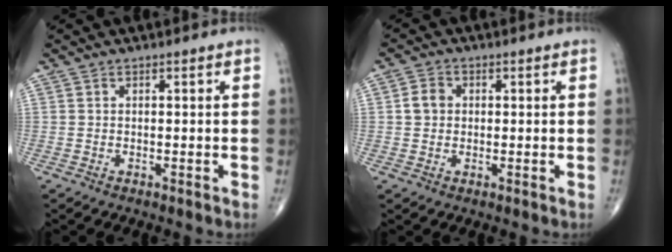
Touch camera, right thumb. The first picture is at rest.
{"total": 3.3, "force": [0.3, 2.8, 1.7], "torque": [-0.024, 0.007, 0.002]}